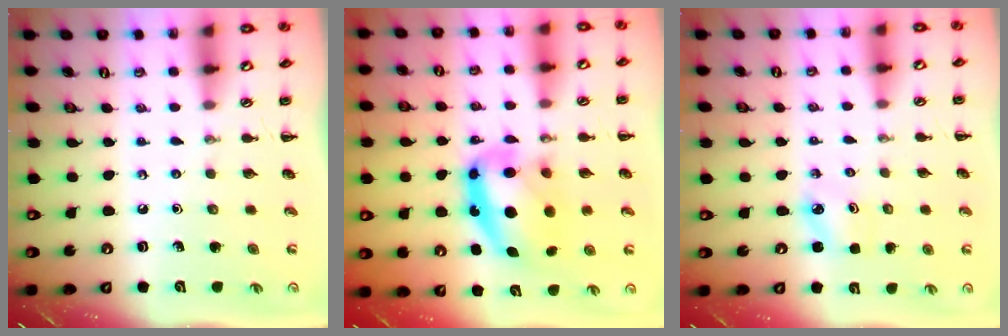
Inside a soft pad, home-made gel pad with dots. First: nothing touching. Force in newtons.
{"total": 13.6, "press": 13.2, "slide": 3.3}
{"total": 2.3, "press": 2.3, "slide": 0.4}